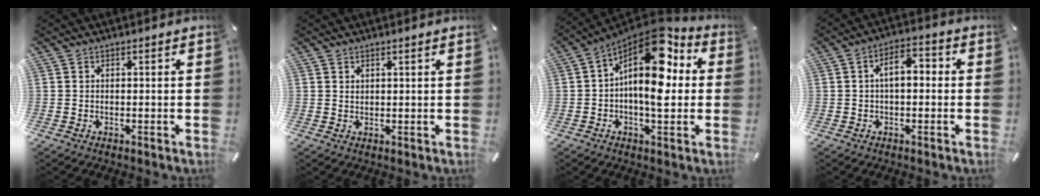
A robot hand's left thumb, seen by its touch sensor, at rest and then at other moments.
{"total": 0.9, "force": [0.8, 0.1, 0.4], "torque": [-0.008, -0.002, 0.015]}
{"total": 16.8, "force": [4.5, 7.8, 14.2], "torque": [-0.246, -0.053, 0.069]}
{"total": 6.3, "force": [-0.1, 3.3, 5.3], "torque": [-0.083, 0.014, -0.006]}